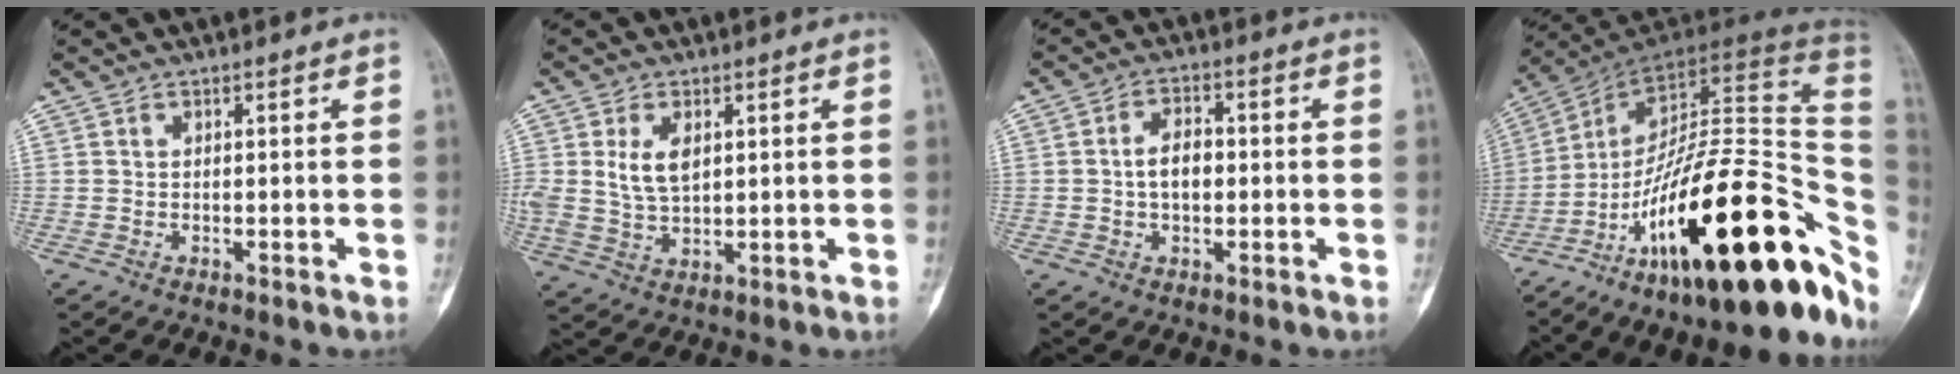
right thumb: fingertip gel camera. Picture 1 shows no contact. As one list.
[{"total": 6.3, "force": [1.8, 3.6, 4.9], "torque": [-0.089, -0.007, 0.042]}, {"total": 5.4, "force": [-0.2, 3.4, 4.3], "torque": [-0.069, 0.014, -0.008]}, {"total": 33.4, "force": [-12.7, 12.7, 28.2], "torque": [-0.337, 0.081, -0.199]}]